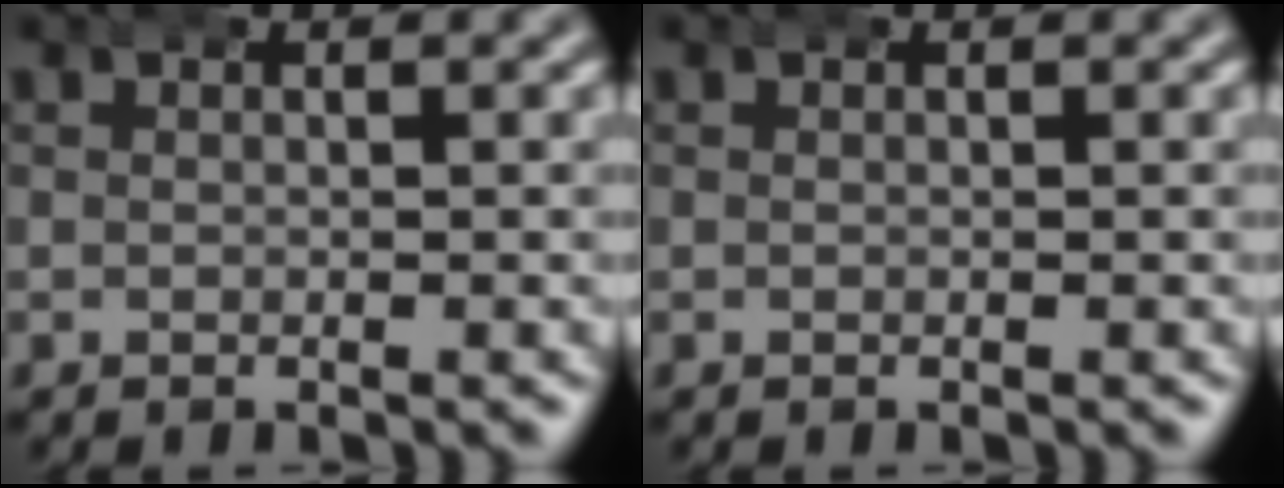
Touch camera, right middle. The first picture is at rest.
{"total": 0.0}